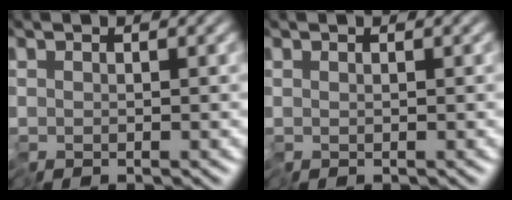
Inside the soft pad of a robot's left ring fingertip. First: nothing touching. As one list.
[{"total": 0.0}]